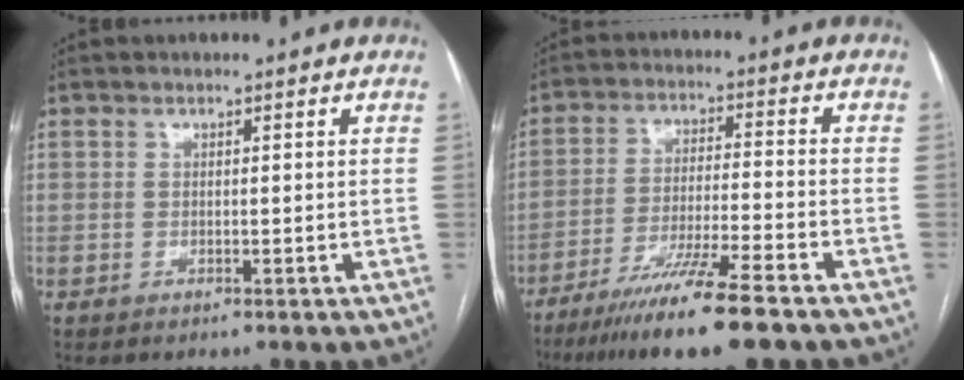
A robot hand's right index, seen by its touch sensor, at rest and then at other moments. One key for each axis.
{"total": 12.6, "fx": -9.0, "fy": -0.4, "fz": 8.8, "tx": -0.151, "ty": -0.036, "tz": -0.154}